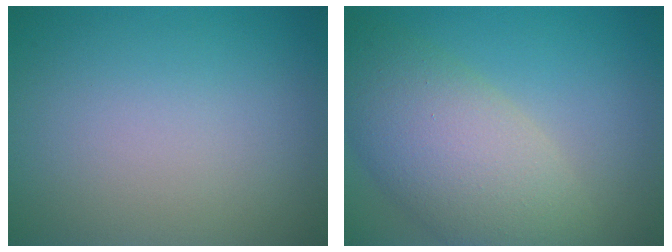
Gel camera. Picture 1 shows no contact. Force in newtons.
{"total": 8.0, "press": 8.0, "slide": 0.6}